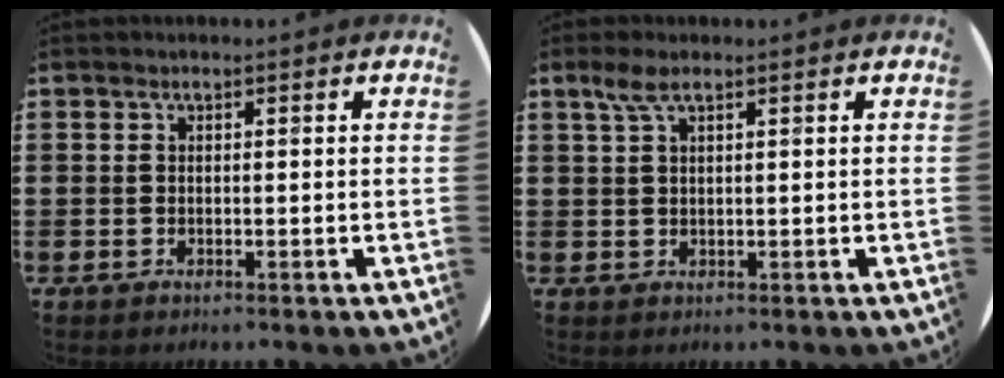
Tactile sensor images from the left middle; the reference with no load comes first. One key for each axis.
{"total": 2.4, "fx": 1.4, "fy": 0.6, "fz": 1.8, "tx": -0.038, "ty": 0.006, "tz": 0.025}